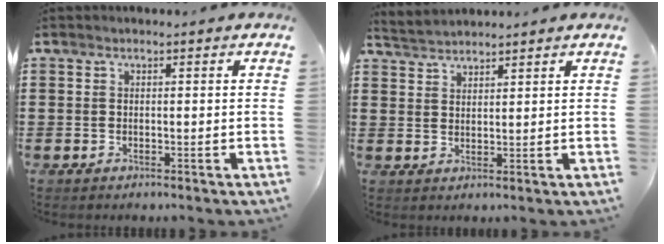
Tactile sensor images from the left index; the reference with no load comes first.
{"total": 2.8, "force": [2.8, 0.2, -0.1], "torque": [-0.008, -0.002, 0.054]}